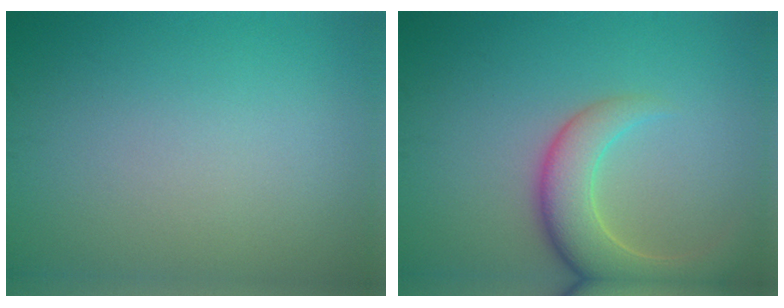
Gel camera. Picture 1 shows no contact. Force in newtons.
{"total": 6.1, "press": 6.0, "slide": 0.6}